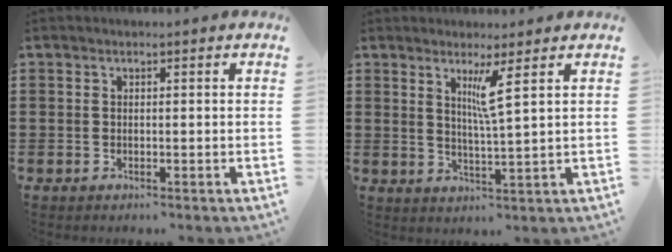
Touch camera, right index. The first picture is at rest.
{"total": 4.3, "force": [2.3, -0.5, 3.6], "torque": [-0.071, -0.010, 0.035]}